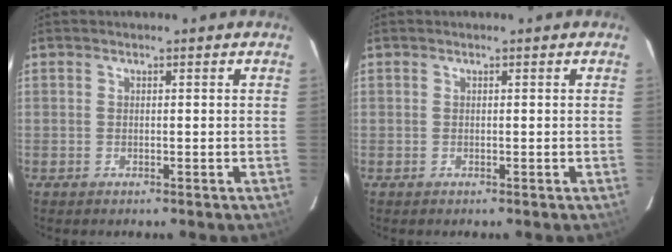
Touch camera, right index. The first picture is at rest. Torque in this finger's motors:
{"motor_torque": [0.00, 0.00, 0.00, 0.00]}